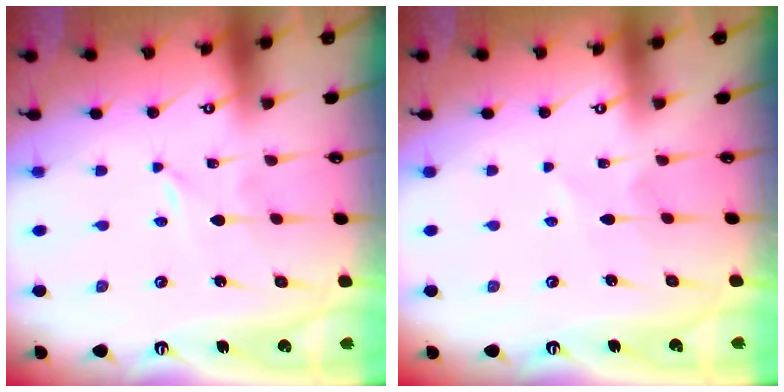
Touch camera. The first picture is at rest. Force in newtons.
{"total": 0.6, "press": 0.6, "slide": 0.2}